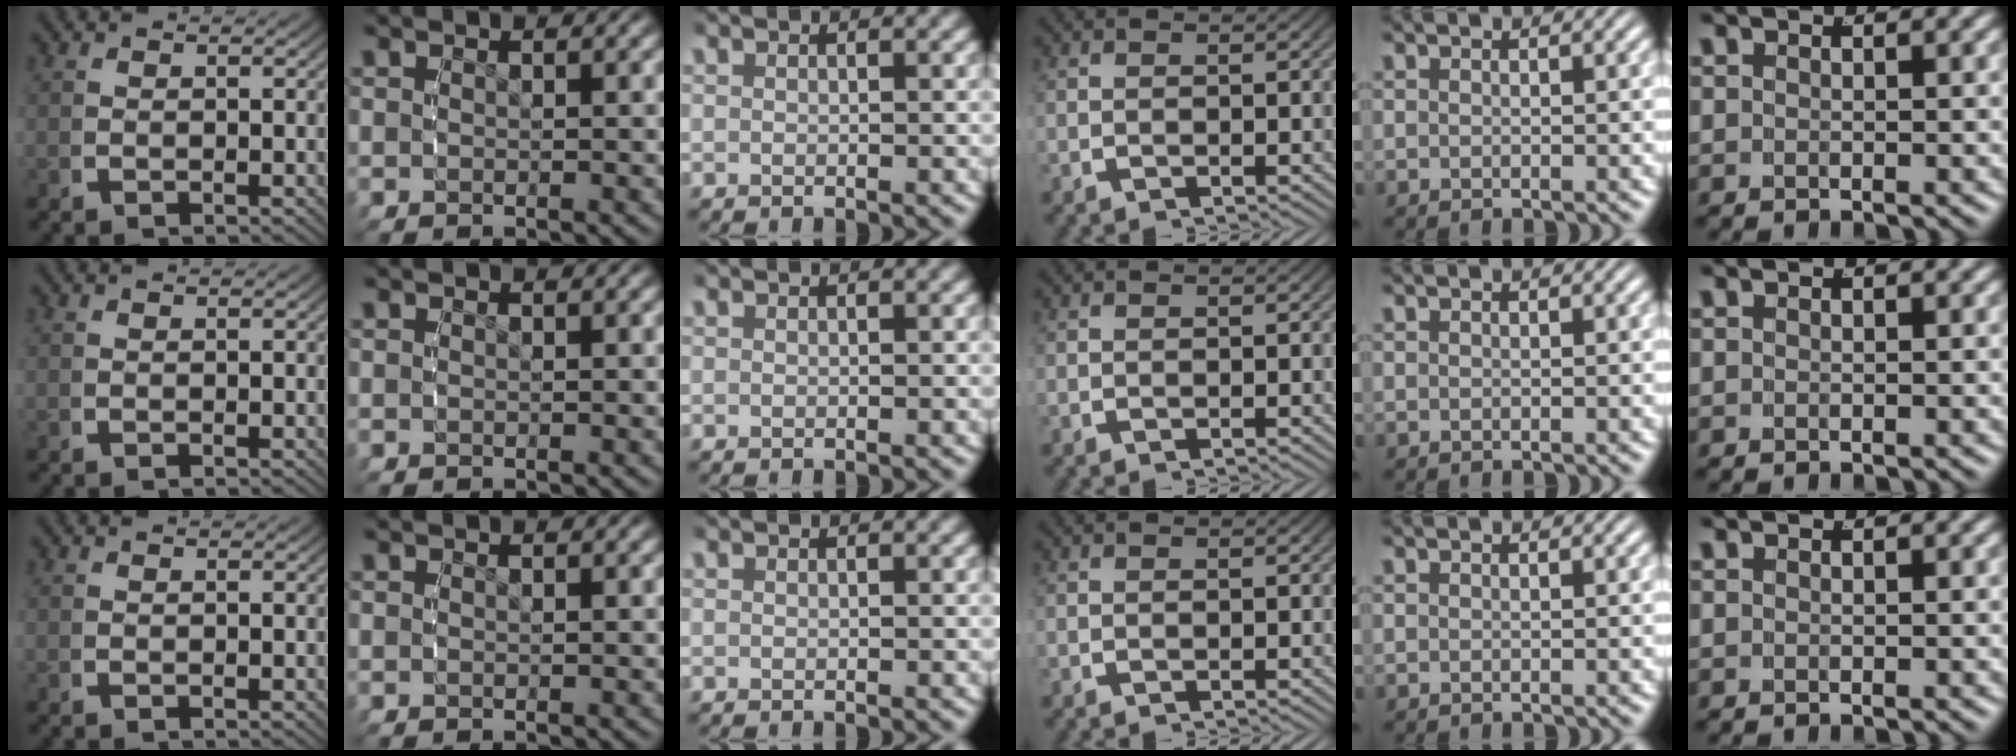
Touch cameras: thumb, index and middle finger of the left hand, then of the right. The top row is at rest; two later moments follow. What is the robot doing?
{"motion": "reach", "object": "photo album"}